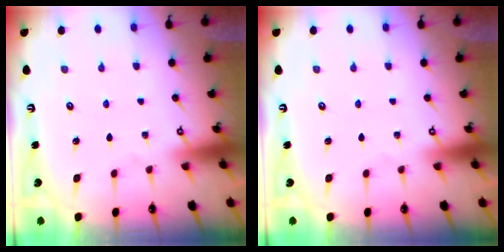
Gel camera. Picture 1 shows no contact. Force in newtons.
{"total": 0.0}